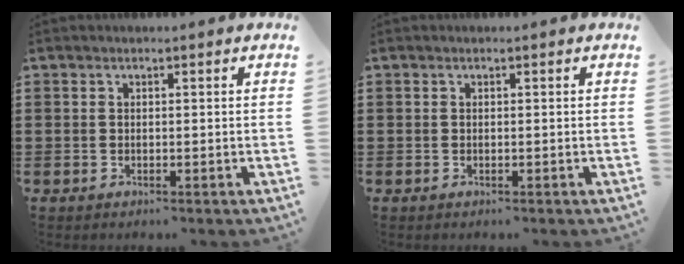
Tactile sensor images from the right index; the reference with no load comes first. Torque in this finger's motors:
{"motor_torque": [0.00, 0.00, 0.00, 0.00]}